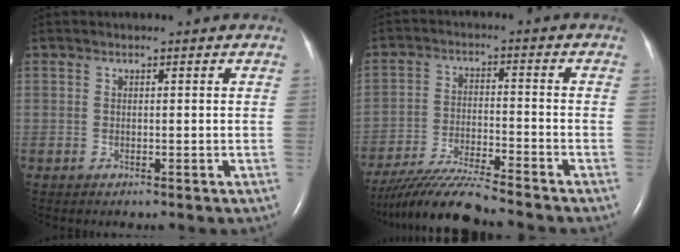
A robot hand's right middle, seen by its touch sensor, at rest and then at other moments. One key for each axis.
{"total": 10.3, "fx": -9.4, "fy": -0.8, "fz": 4.1, "tx": -0.075, "ty": -0.023, "tz": -0.171}